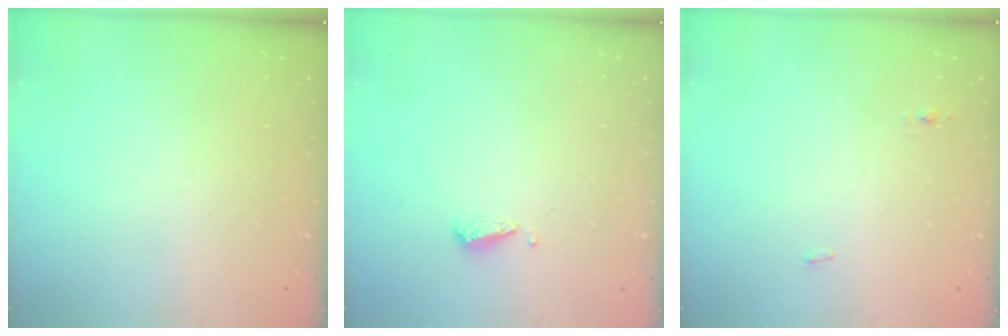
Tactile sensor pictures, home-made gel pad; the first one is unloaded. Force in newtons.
{"total": 3.9, "press": 3.9, "slide": 0.4}
{"total": 3.2, "press": 3.0, "slide": 1.0}